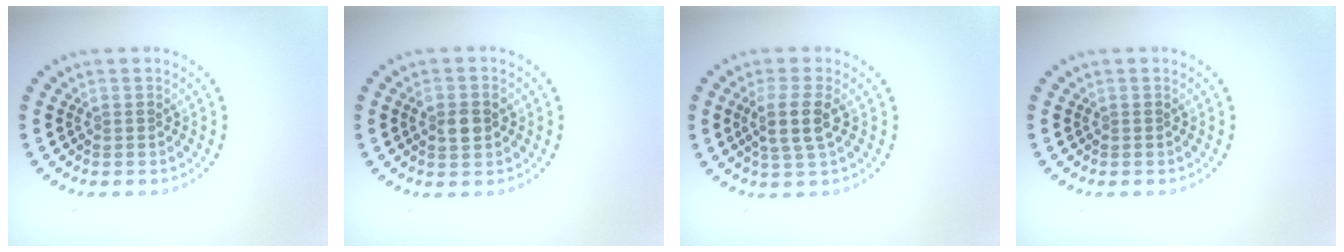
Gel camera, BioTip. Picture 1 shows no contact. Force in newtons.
{"total": 2.3, "press": 2.3, "slide": 0.3}
{"total": 2.8, "press": 2.5, "slide": 1.2}
{"total": 0.0}